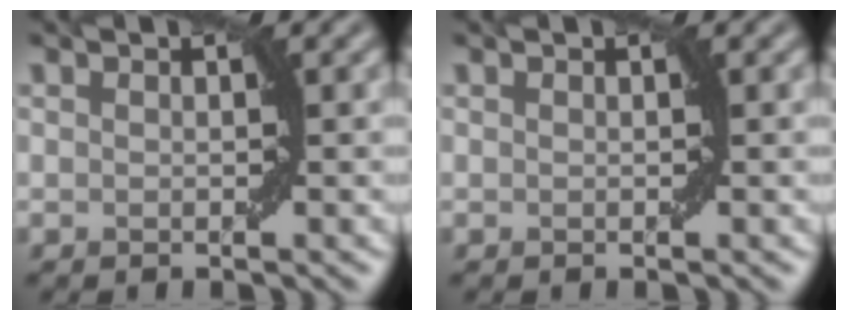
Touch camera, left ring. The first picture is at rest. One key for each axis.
{"total": 0.0}